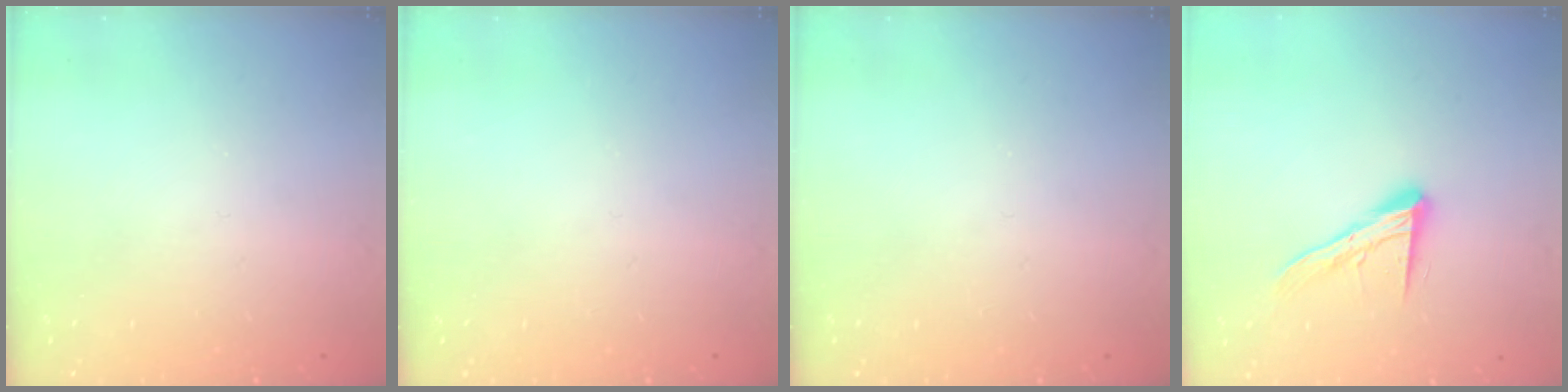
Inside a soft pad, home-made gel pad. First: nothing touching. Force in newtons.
{"total": 0.0}
{"total": 0.0}
{"total": 13.4, "press": 13.3, "slide": 1.1}